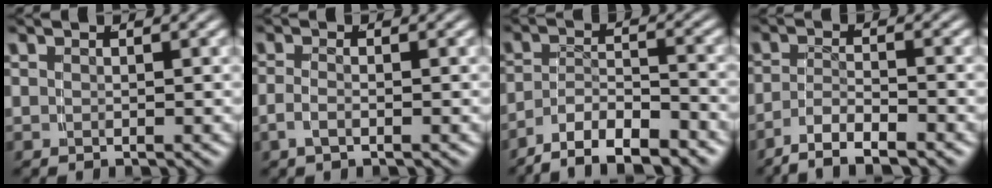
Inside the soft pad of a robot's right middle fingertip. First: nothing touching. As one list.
[{"total": 1.5, "force": [-0.9, 0.1, 1.1], "torque": [-0.030, -0.010, -0.011]}, {"total": 7.1, "force": [-5.9, 2.9, 2.8], "torque": [-0.046, -0.014, -0.095]}, {"total": 4.8, "force": [-4.0, 1.3, 2.3], "torque": [-0.042, -0.013, -0.061]}]